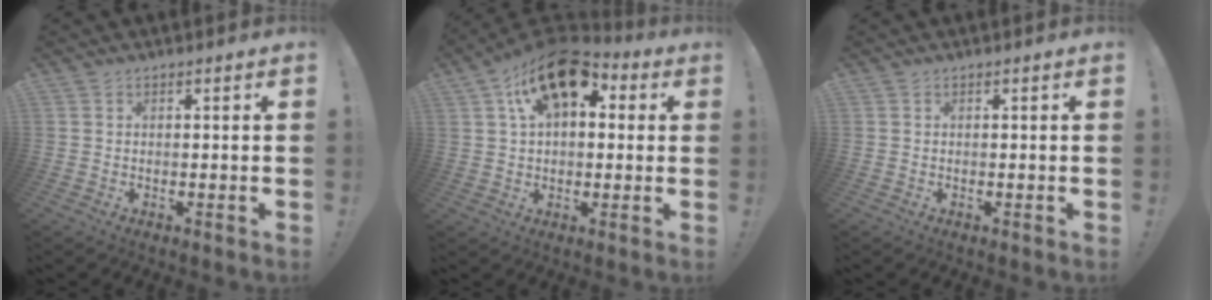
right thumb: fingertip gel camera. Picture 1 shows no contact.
{"total": 16.3, "force": [8.5, 9.1, 10.4], "torque": [-0.160, -0.044, 0.153]}
{"total": 0.0}